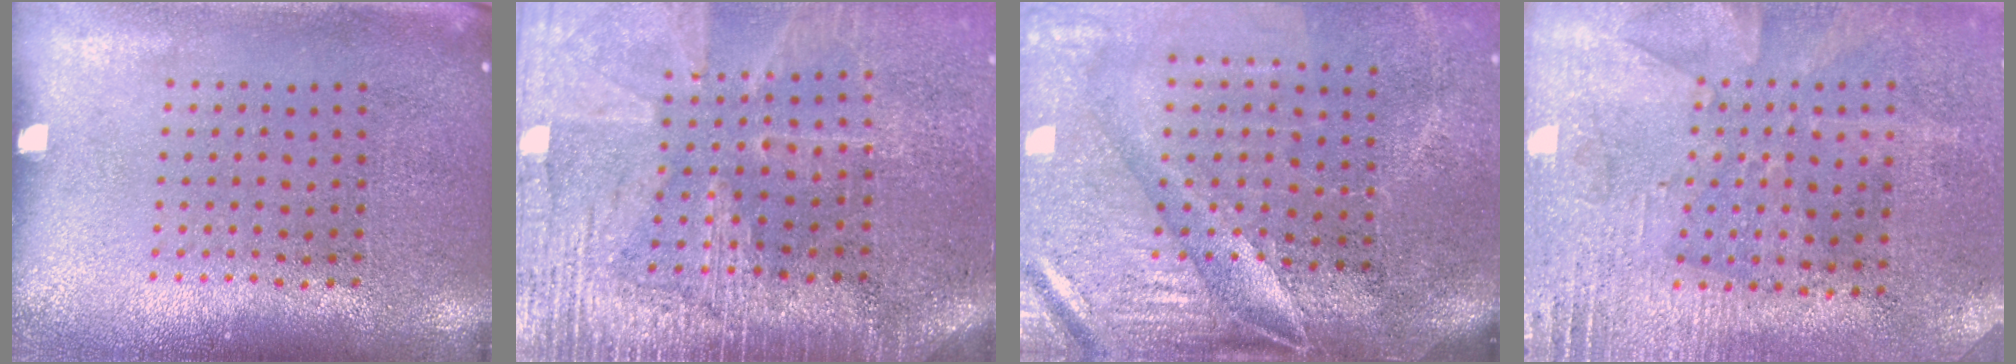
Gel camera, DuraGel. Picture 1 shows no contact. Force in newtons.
{"total": 3.5, "press": 3.3, "slide": 1.3}
{"total": 4.6, "press": 3.9, "slide": 2.4}
{"total": 2.7, "press": 2.4, "slide": 1.3}